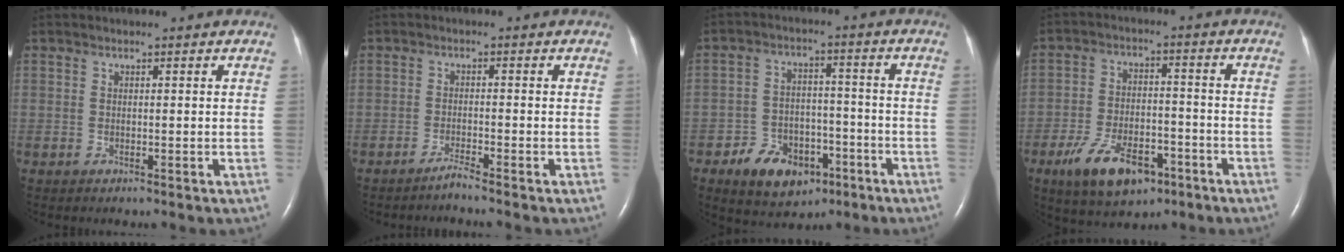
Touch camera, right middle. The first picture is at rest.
{"total": 1.9, "force": [-1.7, -0.6, 0.5], "torque": [-0.015, -0.003, -0.032]}
{"total": 9.8, "force": [-5.4, 6.3, 5.3], "torque": [-0.093, 0.012, -0.079]}
{"total": 11.2, "force": [-6.4, 5.3, 7.6], "torque": [-0.142, -0.001, -0.103]}